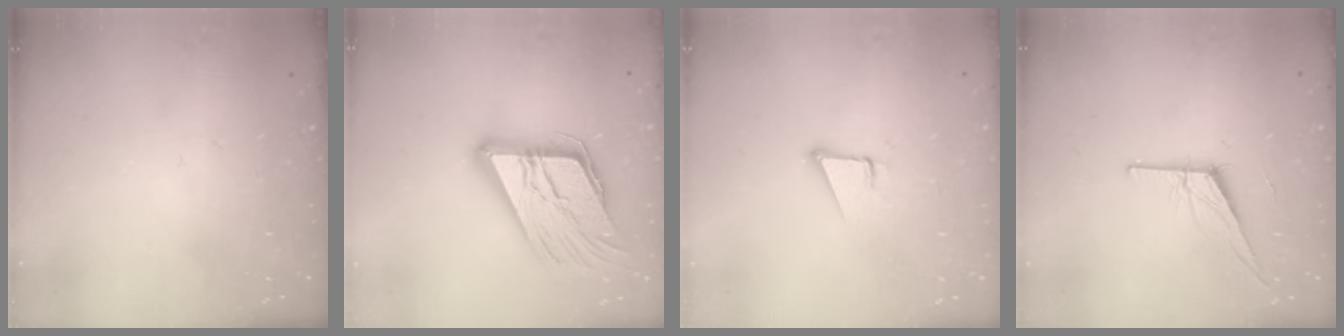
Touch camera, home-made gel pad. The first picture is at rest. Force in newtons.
{"total": 20.2, "press": 20.1, "slide": 2.1}
{"total": 3.7, "press": 2.9, "slide": 2.2}
{"total": 10.8, "press": 10.4, "slide": 2.7}